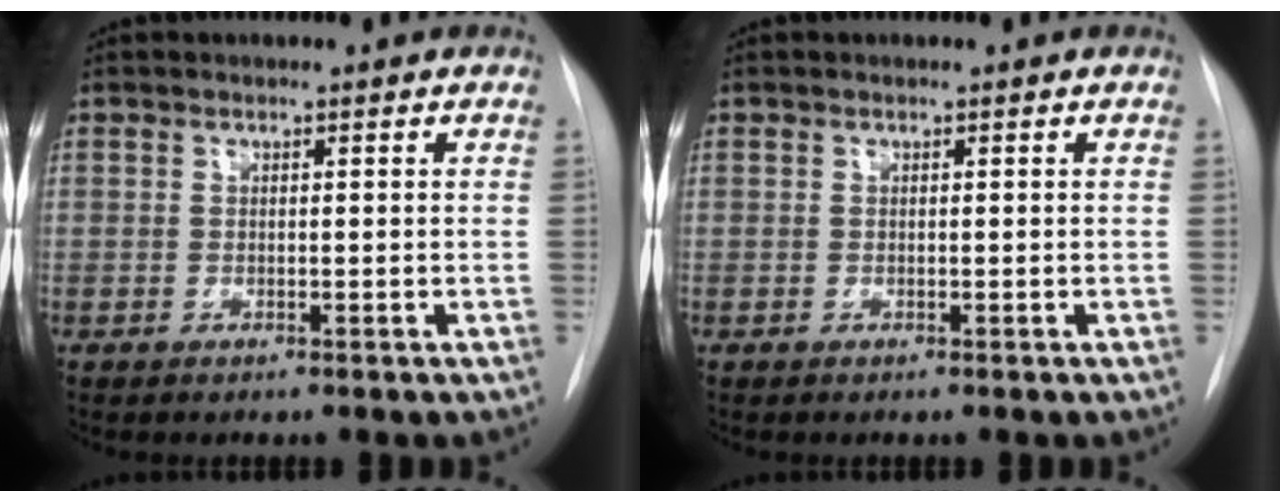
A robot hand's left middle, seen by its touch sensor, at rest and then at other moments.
{"total": 0.0}